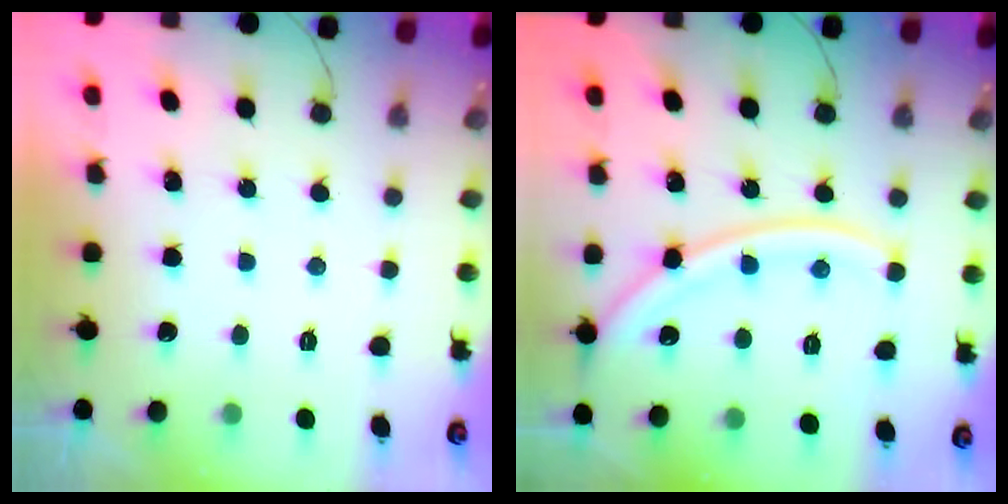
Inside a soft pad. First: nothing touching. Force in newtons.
{"total": 13.5, "press": 13.4, "slide": 1.8}